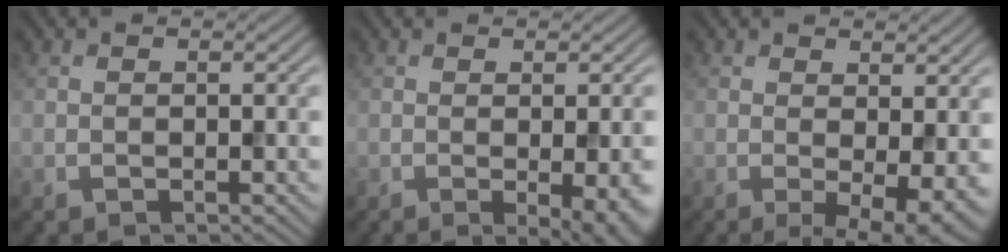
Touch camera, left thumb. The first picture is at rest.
{"total": 6.0, "force": [-1.3, 1.5, 5.6], "torque": [-0.071, -0.012, -0.010]}
{"total": 5.2, "force": [0.0, 1.4, 5.0], "torque": [-0.075, -0.012, 0.007]}